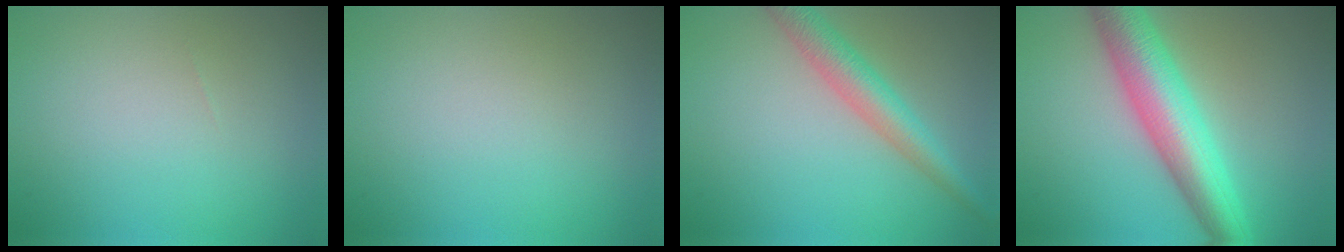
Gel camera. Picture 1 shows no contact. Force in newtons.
{"total": 0.0}
{"total": 3.9, "press": 3.9, "slide": 0.1}
{"total": 8.0, "press": 8.0, "slide": 0.0}